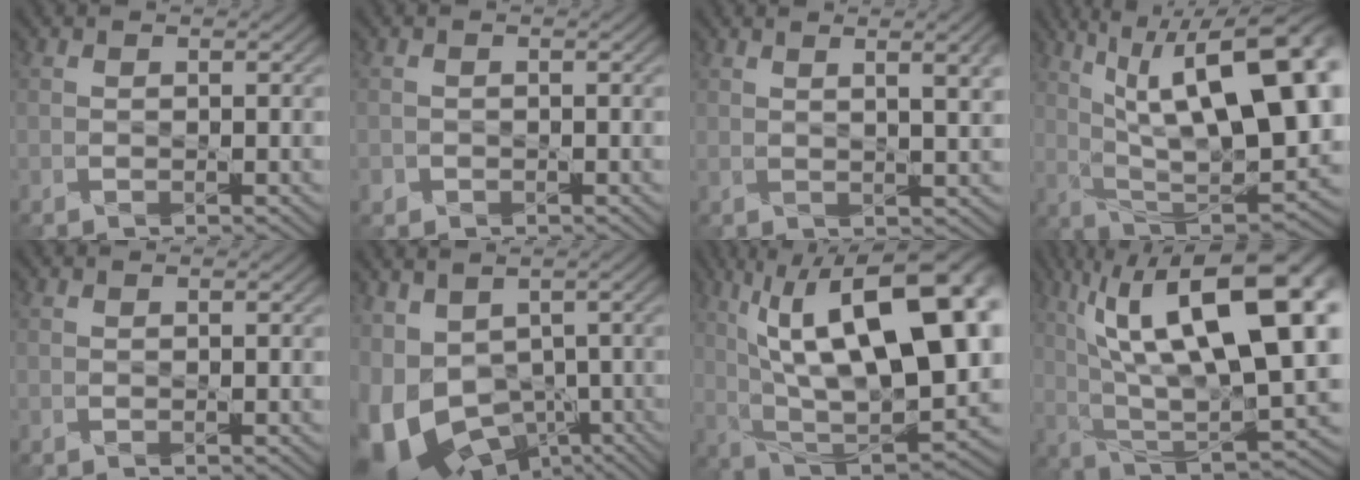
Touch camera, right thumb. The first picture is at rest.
{"total": 1.4, "force": [-0.9, 1.0, -0.3], "torque": [0.005, -0.004, -0.013]}
{"total": 5.2, "force": [2.0, 1.6, 4.5], "torque": [-0.037, 0.017, 0.027]}
{"total": 19.9, "force": [7.1, 7.9, 16.8], "torque": [-0.247, 0.041, 0.113]}
{"total": 0.0}
{"total": 13.3, "force": [-3.4, 9.5, 8.6], "torque": [-0.206, -0.033, -0.020]}
{"total": 21.0, "force": [7.0, 8.7, 17.7], "torque": [-0.275, 0.039, 0.113]}
{"total": 20.1, "force": [7.7, 6.8, 17.2], "torque": [-0.281, 0.033, 0.138]}